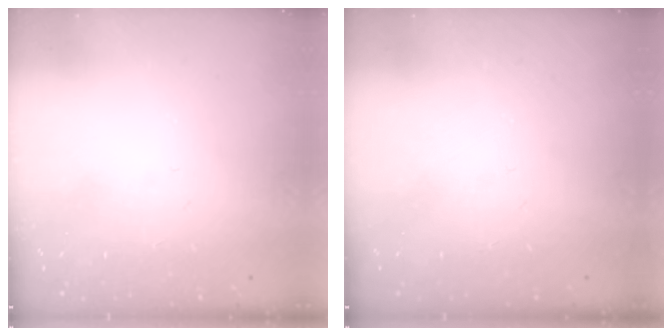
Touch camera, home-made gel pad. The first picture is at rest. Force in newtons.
{"total": 0.0}